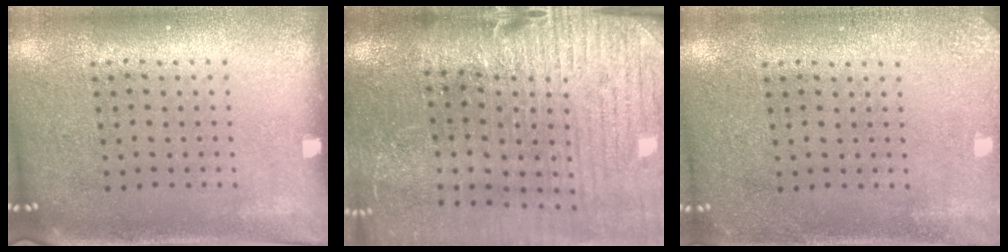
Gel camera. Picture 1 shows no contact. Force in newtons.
{"total": 3.9, "press": 3.4, "slide": 1.9}
{"total": 1.9, "press": 1.9, "slide": 0.2}